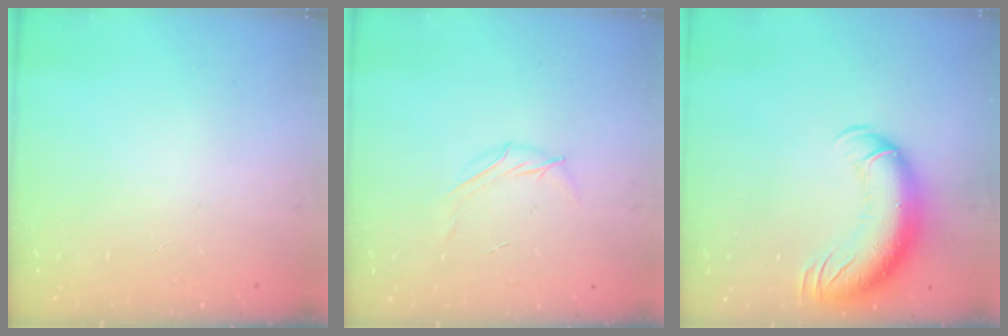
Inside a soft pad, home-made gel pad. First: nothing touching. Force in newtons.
{"total": 5.2, "press": 5.1, "slide": 1.0}
{"total": 14.6, "press": 14.2, "slide": 3.3}